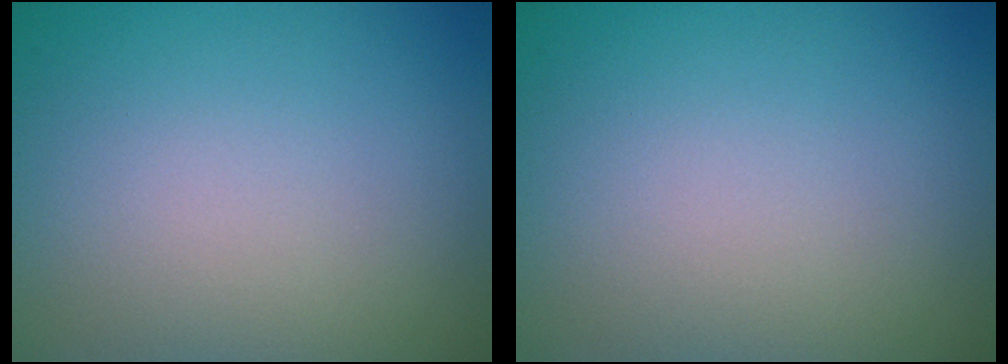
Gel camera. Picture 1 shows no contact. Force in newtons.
{"total": 0.0}